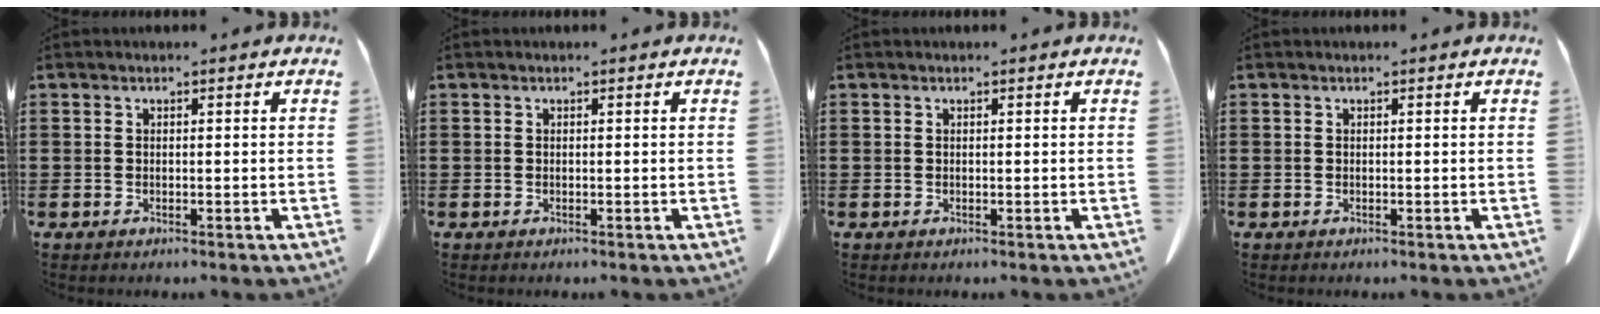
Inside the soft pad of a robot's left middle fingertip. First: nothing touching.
{"total": 0.0}
{"total": 0.0}
{"total": 0.0}